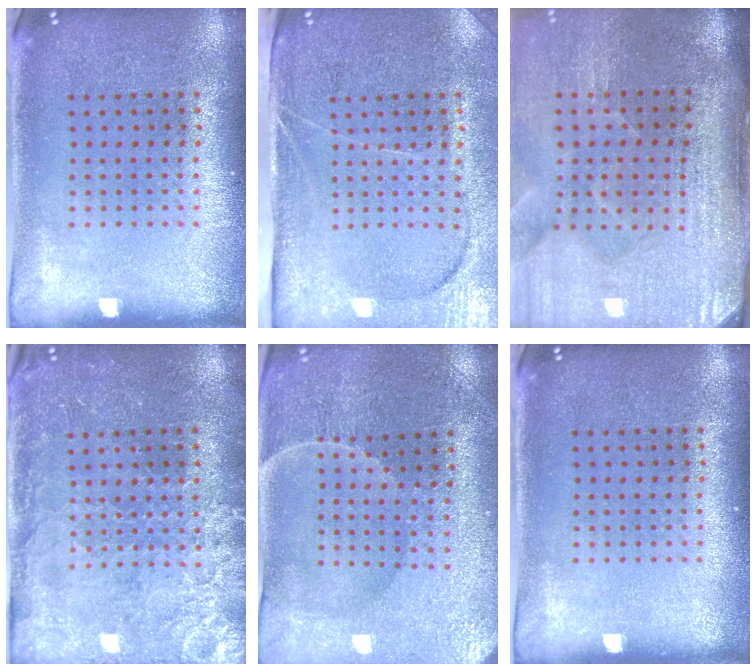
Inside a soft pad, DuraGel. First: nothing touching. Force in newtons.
{"total": 3.8, "press": 3.3, "slide": 2.0}
{"total": 4.9, "press": 4.1, "slide": 2.7}
{"total": 3.3, "press": 3.1, "slide": 1.1}
{"total": 1.3, "press": 1.2, "slide": 0.3}
{"total": 0.0}